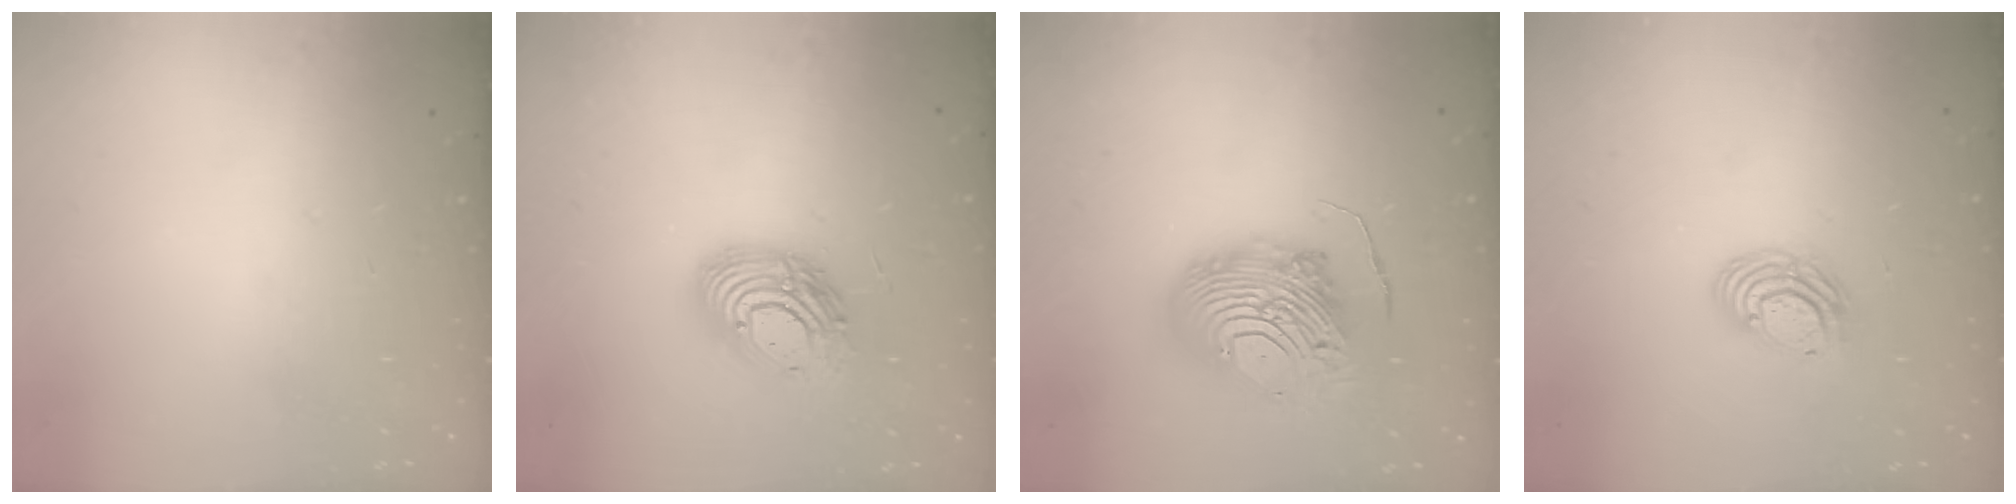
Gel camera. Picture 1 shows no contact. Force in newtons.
{"total": 13.9, "press": 13.9, "slide": 0.9}
{"total": 16.1, "press": 16.0, "slide": 1.8}
{"total": 7.9, "press": 7.8, "slide": 1.2}